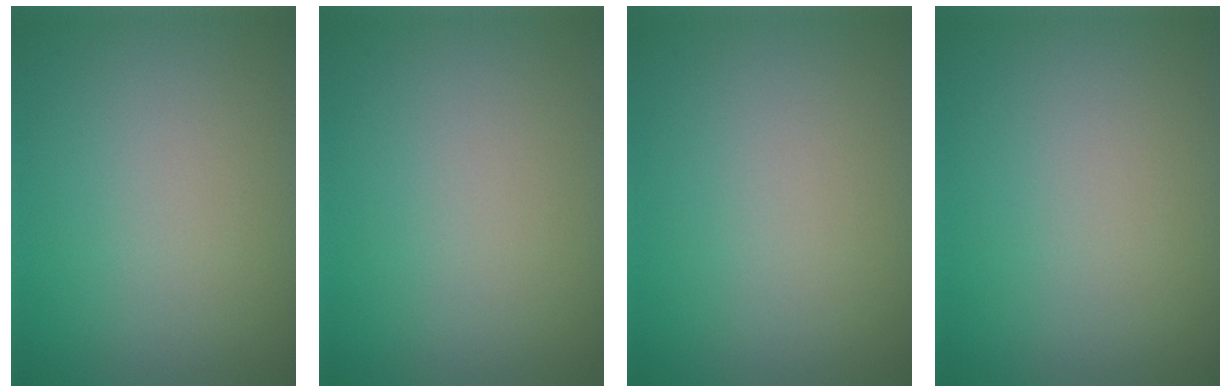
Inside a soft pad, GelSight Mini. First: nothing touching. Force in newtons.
{"total": 0.0}
{"total": 0.0}
{"total": 0.0}